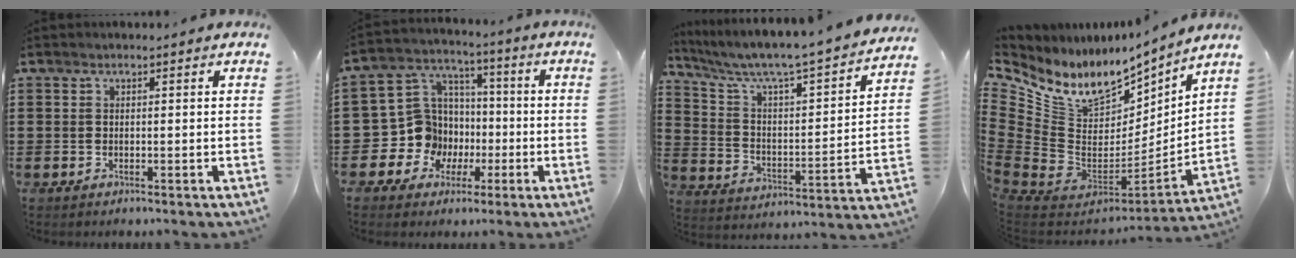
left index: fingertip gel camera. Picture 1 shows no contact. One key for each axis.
{"total": 9.9, "fx": -2.1, "fy": 9.5, "fz": 1.9, "tx": -0.099, "ty": 0.005, "tz": -0.034}
{"total": 5.0, "fx": 4.3, "fy": 0.3, "fz": 2.5, "tx": -0.073, "ty": -0.046, "tz": 0.063}
{"total": 11.8, "fx": 6.8, "fy": 7.4, "fz": 6.3, "tx": -0.162, "ty": -0.062, "tz": 0.118}